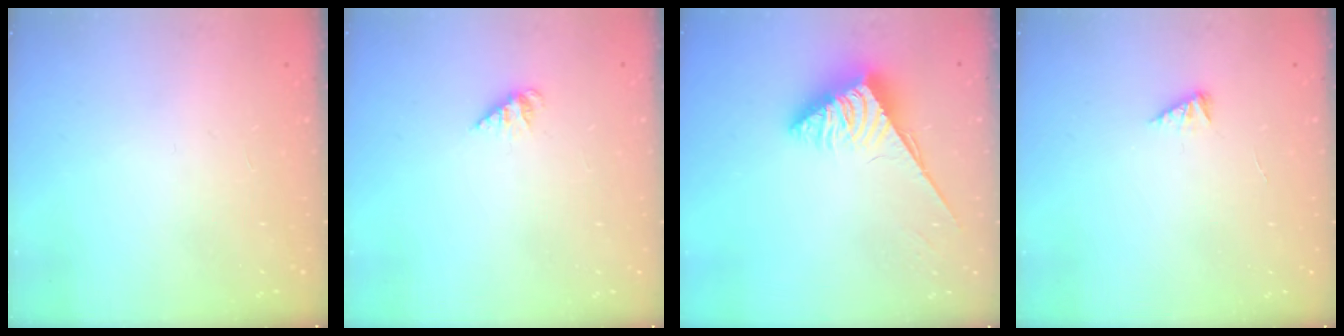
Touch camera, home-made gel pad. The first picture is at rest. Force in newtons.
{"total": 1.2, "press": 1.2, "slide": 0.1}
{"total": 3.7, "press": 3.6, "slide": 0.6}
{"total": 1.9, "press": 1.8, "slide": 0.4}